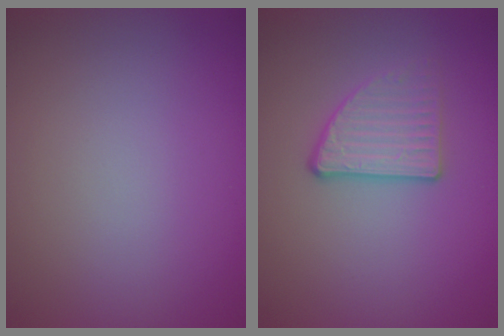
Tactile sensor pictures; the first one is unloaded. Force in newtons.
{"total": 2.8, "press": 2.3, "slide": 1.5}